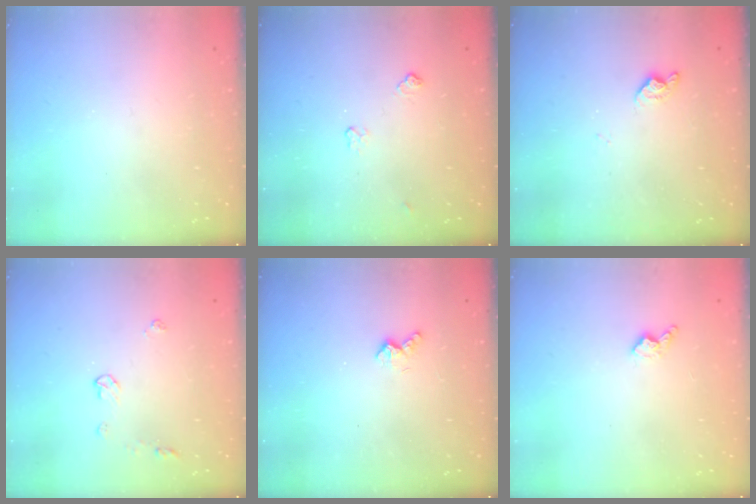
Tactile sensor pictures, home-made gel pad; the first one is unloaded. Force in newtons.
{"total": 3.9, "press": 3.9, "slide": 0.5}
{"total": 6.5, "press": 6.5, "slide": 0.8}
{"total": 4.6, "press": 4.5, "slide": 0.7}
{"total": 2.6, "press": 2.6, "slide": 0.6}
{"total": 5.7, "press": 5.7, "slide": 0.7}